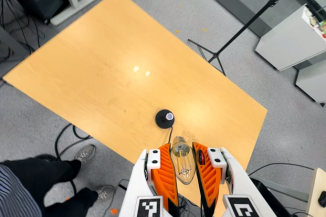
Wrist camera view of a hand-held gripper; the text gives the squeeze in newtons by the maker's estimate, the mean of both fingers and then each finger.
{"total": 23.5, "left": 25.7, "right": 21.3}